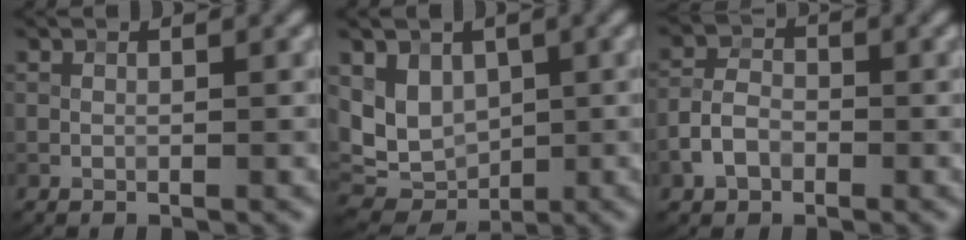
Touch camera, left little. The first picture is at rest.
{"total": 5.0, "force": [1.1, 3.9, 2.8], "torque": [-0.054, -0.015, 0.022]}
{"total": 3.2, "force": [-1.5, 2.1, 1.8], "torque": [-0.033, 0.007, -0.034]}